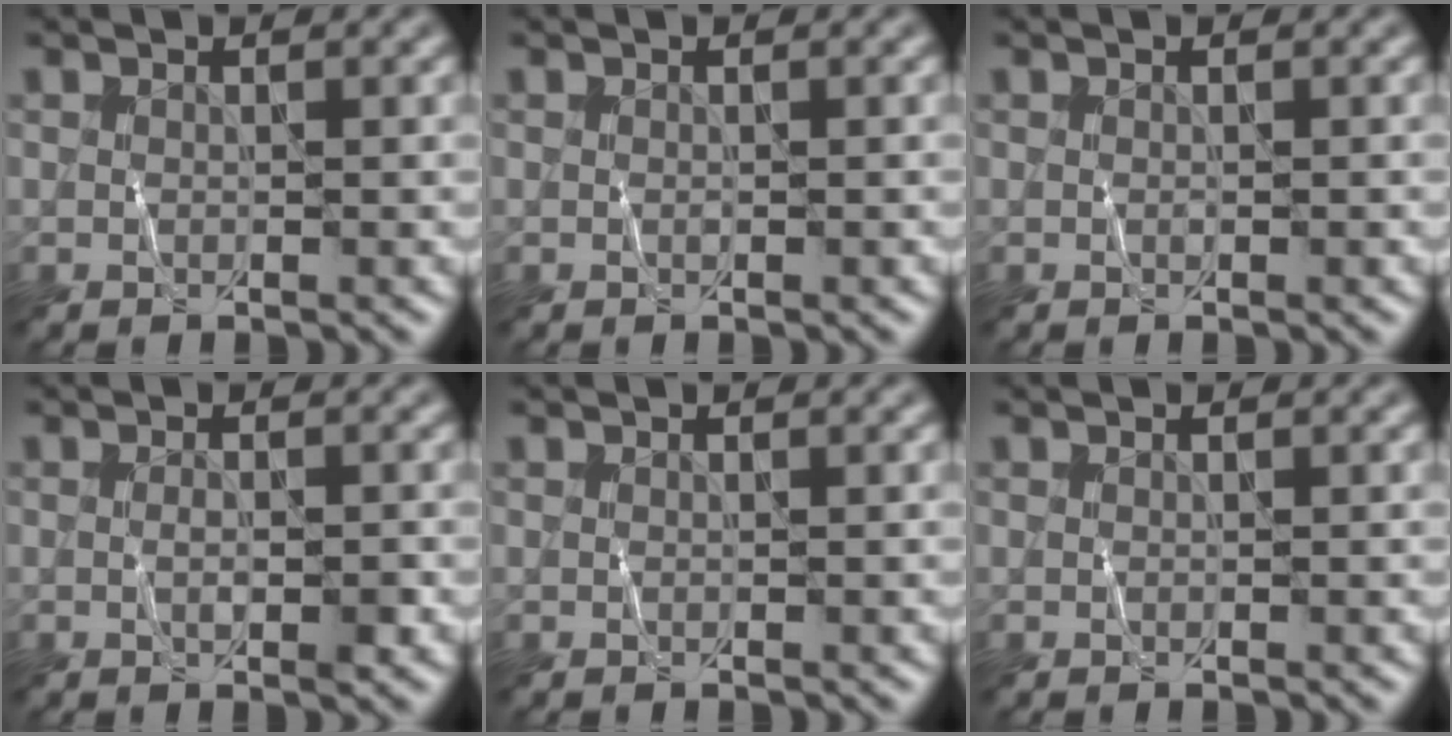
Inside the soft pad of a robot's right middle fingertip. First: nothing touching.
{"total": 0.0}
{"total": 0.0}
{"total": 1.8, "force": [-0.3, 0.6, 1.7], "torque": [-0.031, -0.002, -0.006]}
{"total": 0.0}
{"total": 0.0}